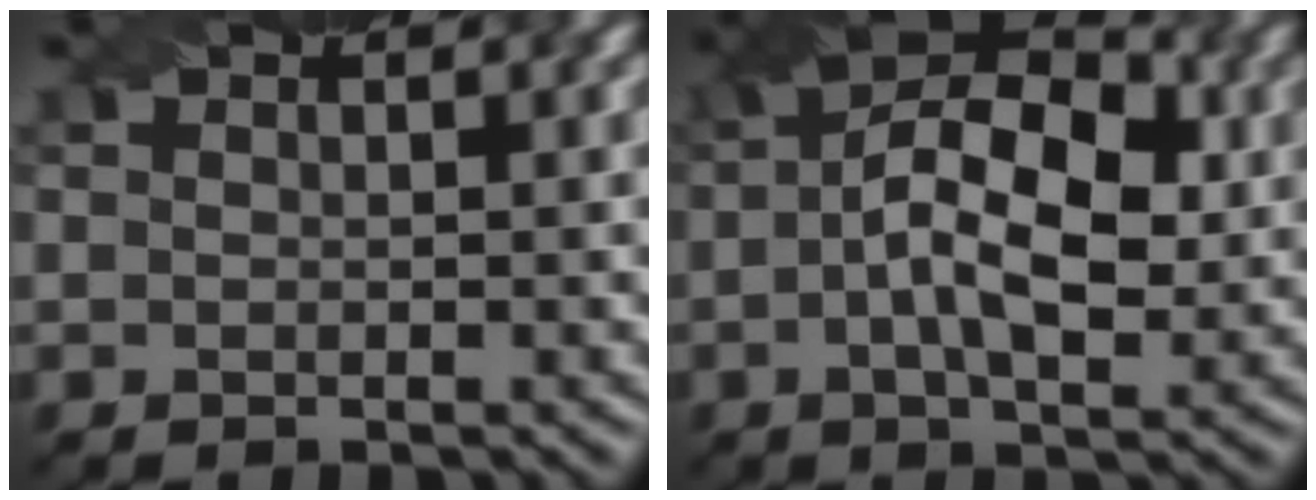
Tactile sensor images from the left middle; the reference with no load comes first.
{"total": 8.6, "force": [-0.2, 4.7, 7.2], "torque": [-0.112, 0.019, 0.003]}